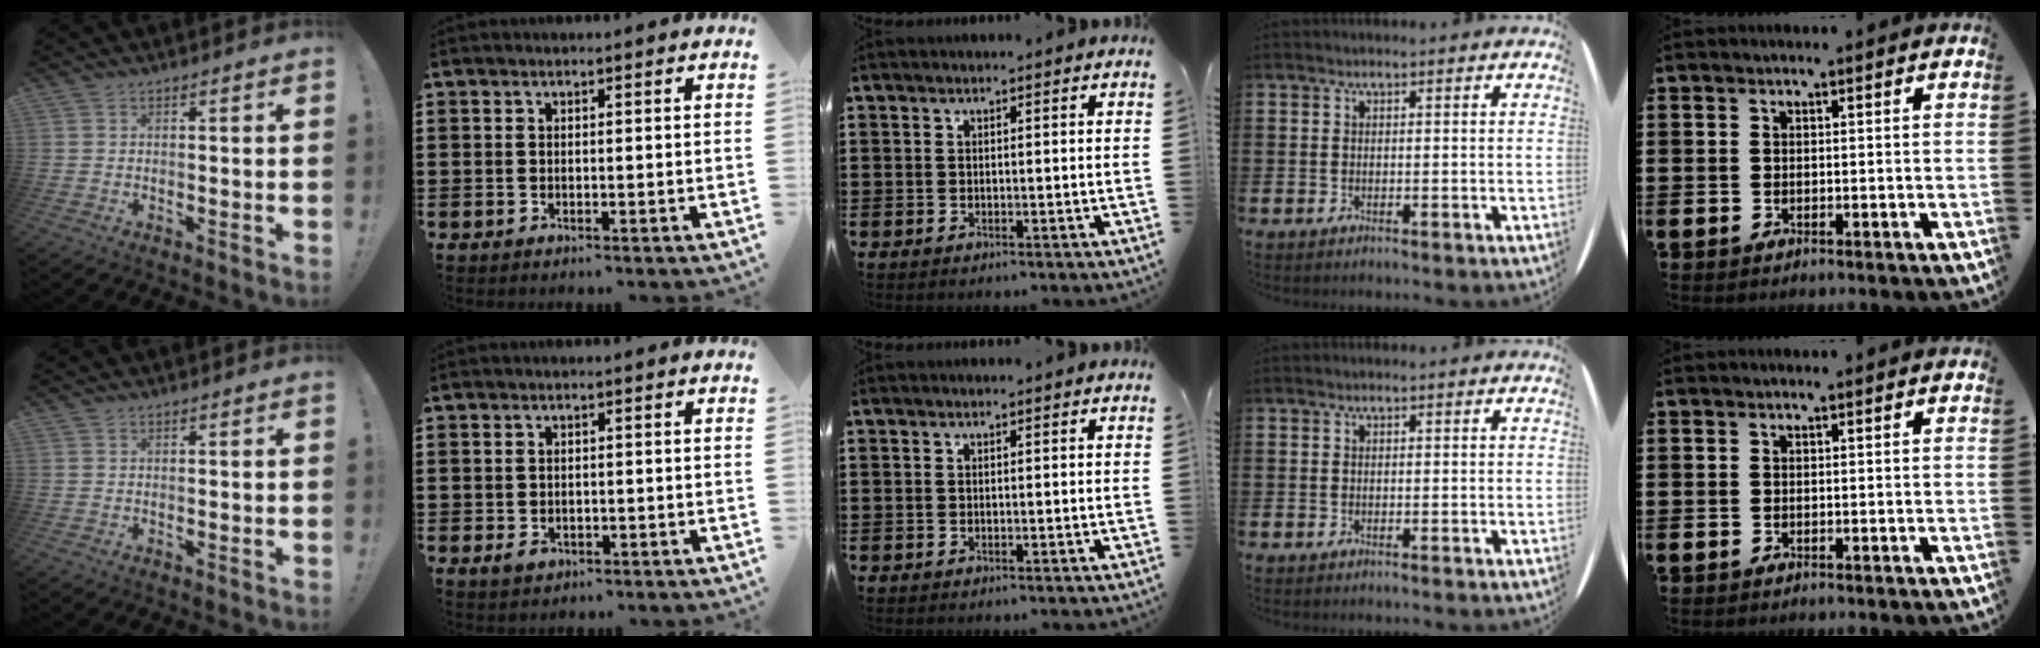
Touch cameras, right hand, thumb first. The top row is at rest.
{"index": {"total": 1.6, "force": [-0.5, 1.1, 1.1], "torque": [-0.024, 0.002, -0.011]}}